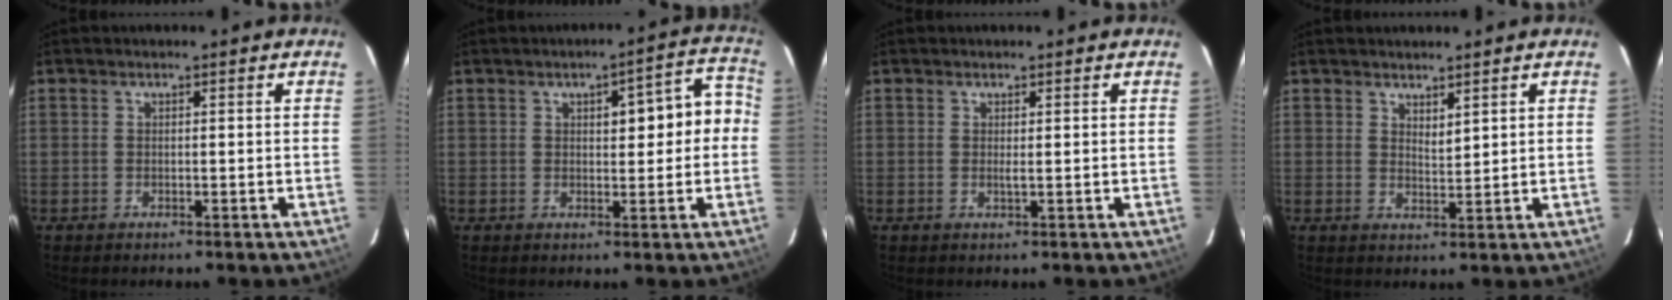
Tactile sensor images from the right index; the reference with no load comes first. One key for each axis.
{"total": 7.8, "fx": 0.8, "fy": 2.6, "fz": 7.3, "tx": -0.087, "ty": 0.036, "tz": 0.011}
{"total": 0.7, "fx": 0.1, "fy": 0.0, "fz": 0.7, "tx": -0.016, "ty": -0.003, "tz": 0.002}
{"total": 2.0, "fx": 1.5, "fy": 0.5, "fz": 1.2, "tx": -0.023, "ty": -0.011, "tz": 0.033}